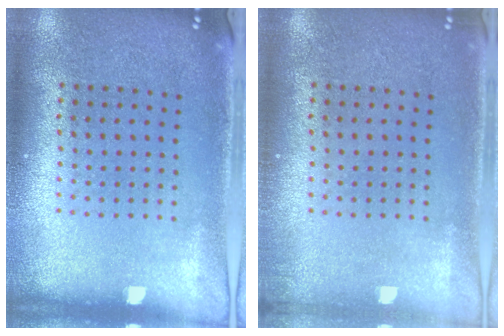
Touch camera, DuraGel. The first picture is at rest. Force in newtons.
{"total": 0.7, "press": 0.7, "slide": 0.2}